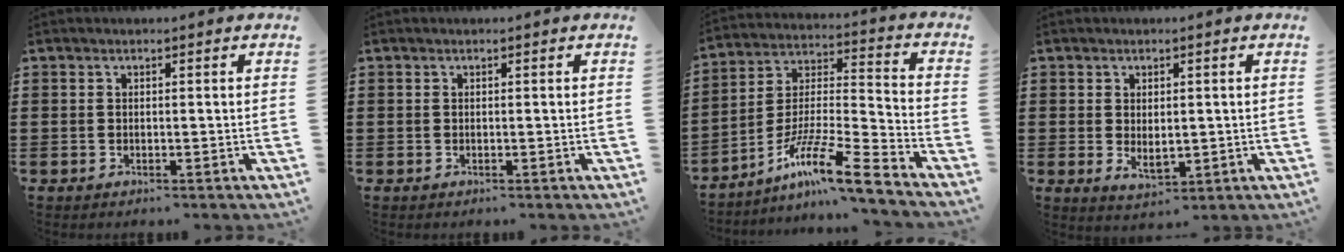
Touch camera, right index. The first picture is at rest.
{"total": 0.0}
{"total": 12.5, "force": [-9.4, 1.0, 8.2], "torque": [-0.147, 0.011, -0.181]}
{"total": 2.7, "force": [0.0, 1.5, 2.2], "torque": [-0.036, -0.002, -0.001]}